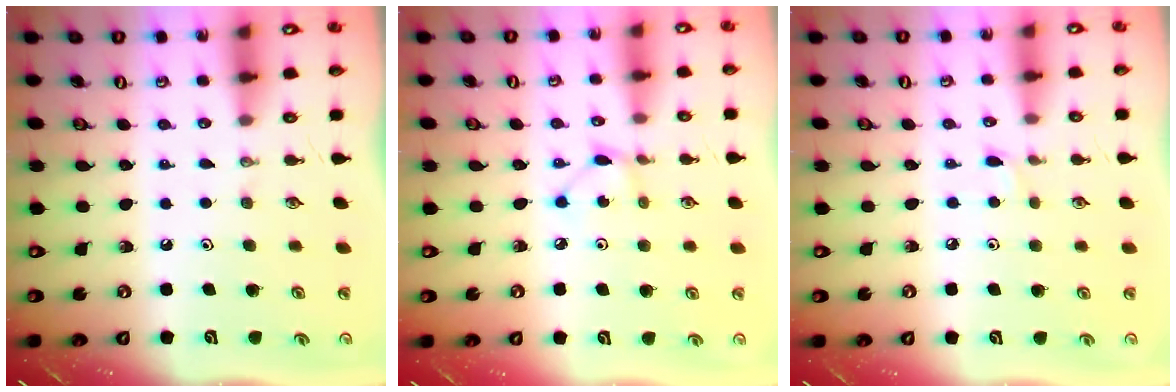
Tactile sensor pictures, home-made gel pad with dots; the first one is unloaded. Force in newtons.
{"total": 2.2, "press": 2.2, "slide": 0.1}
{"total": 1.9, "press": 1.9, "slide": 0.2}